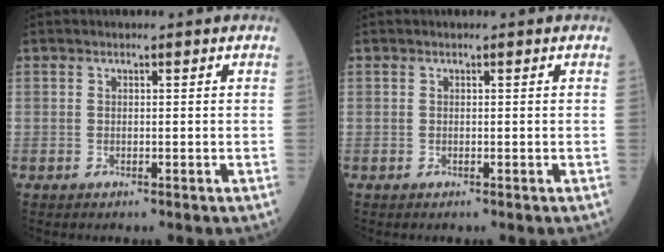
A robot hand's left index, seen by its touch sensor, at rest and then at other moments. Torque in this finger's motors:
{"motor_torque": [0.03, 0.04, 0.00, 0.00]}